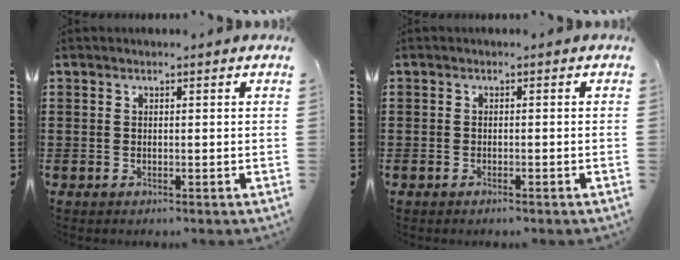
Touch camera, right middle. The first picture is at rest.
{"total": 0.6, "force": [-0.5, 0.1, 0.4], "torque": [-0.010, -0.004, -0.008]}